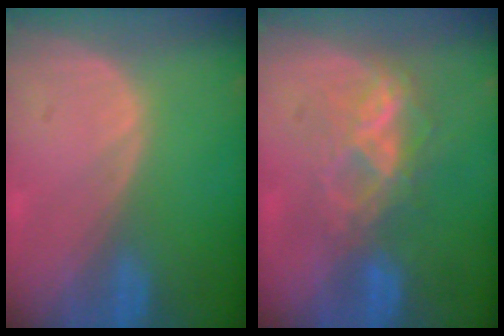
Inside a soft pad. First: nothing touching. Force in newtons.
{"total": 6.3, "press": 5.8, "slide": 2.6}